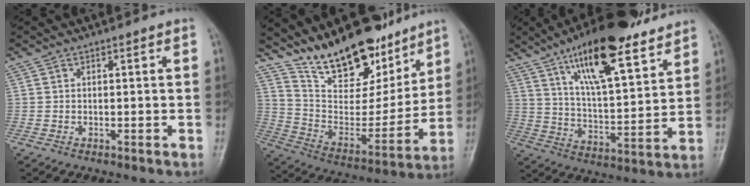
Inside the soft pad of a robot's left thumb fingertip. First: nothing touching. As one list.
[{"total": 20.5, "force": [16.1, 8.3, 9.7], "torque": [-0.105, -0.087, 0.279]}, {"total": 21.3, "force": [13.8, 6.5, 14.9], "torque": [-0.214, -0.057, 0.229]}]